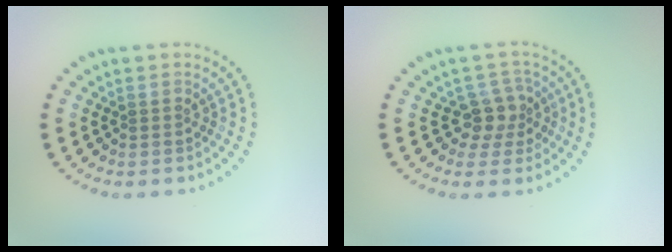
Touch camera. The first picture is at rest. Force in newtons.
{"total": 2.7, "press": 2.2, "slide": 1.5}